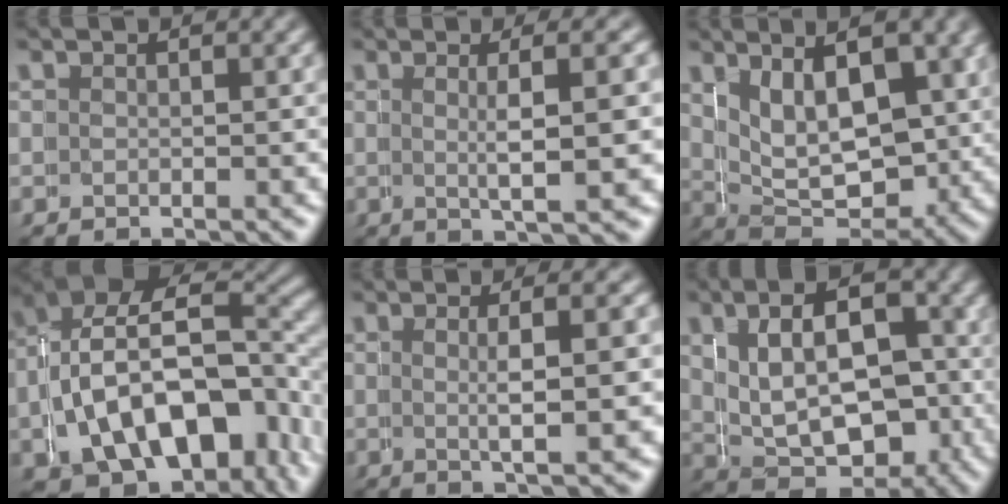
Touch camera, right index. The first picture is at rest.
{"total": 4.0, "force": [0.6, -1.2, 3.8], "torque": [-0.044, 0.001, 0.016]}
{"total": 7.8, "force": [0.9, 4.9, 6.1], "torque": [-0.095, -0.024, 0.021]}
{"total": 11.9, "force": [-2.0, 7.4, 9.1], "torque": [-0.169, -0.037, -0.012]}
{"total": 3.5, "force": [0.5, -1.2, 3.3], "torque": [-0.040, 0.001, 0.015]}
{"total": 9.8, "force": [-0.4, 7.0, 6.8], "torque": [-0.102, -0.022, -0.004]}